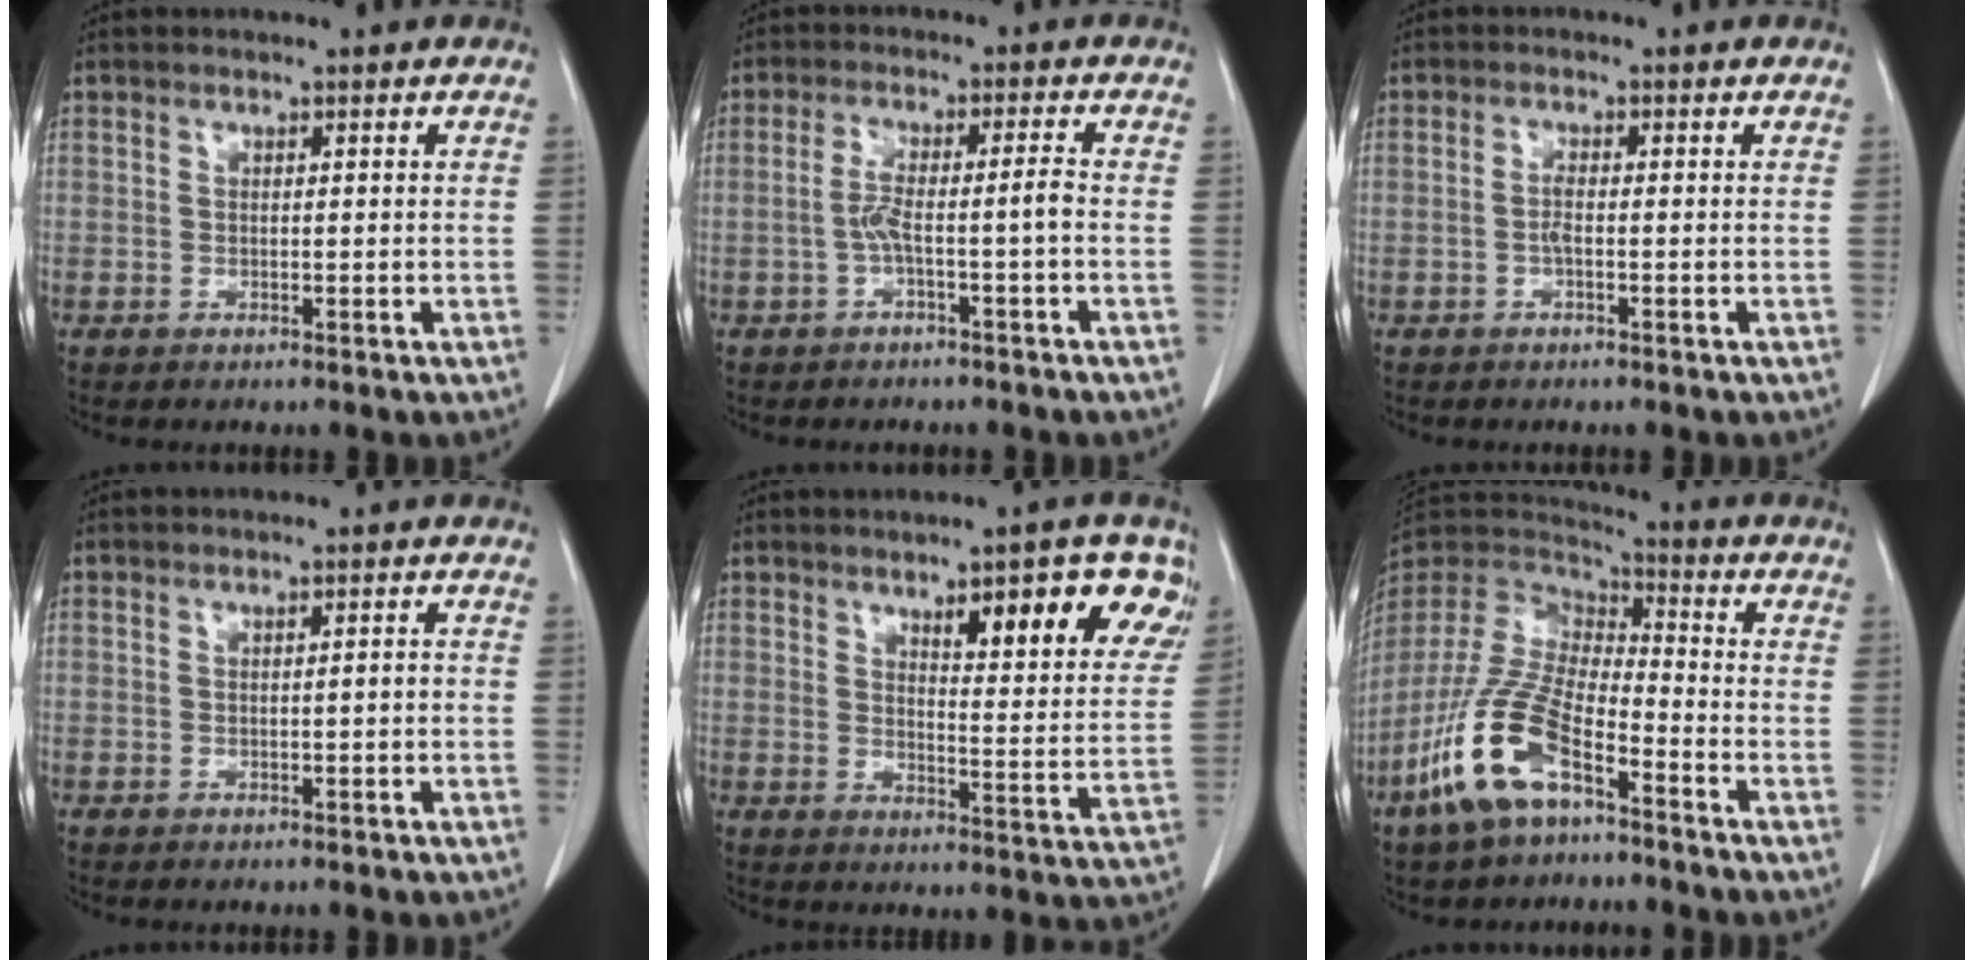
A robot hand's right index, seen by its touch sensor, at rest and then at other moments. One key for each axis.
{"total": 4.3, "fx": -1.4, "fy": -0.3, "fz": 4.0, "tx": -0.080, "ty": 0.016, "tz": -0.023}
{"total": 1.5, "fx": -0.4, "fy": 0.2, "fz": 1.4, "tx": -0.028, "ty": 0.001, "tz": -0.010}
{"total": 0.9, "fx": -0.2, "fy": 0.1, "fz": 0.8, "tx": -0.012, "ty": 0.001, "tz": -0.001}
{"total": 12.6, "fx": 7.3, "fy": 2.4, "fz": 10.0, "tx": -0.121, "ty": -0.003, "tz": 0.096}
{"total": 14.5, "fx": -7.9, "fy": 4.8, "fz": 11.1, "tx": -0.246, "ty": -0.010, "tz": -0.152}